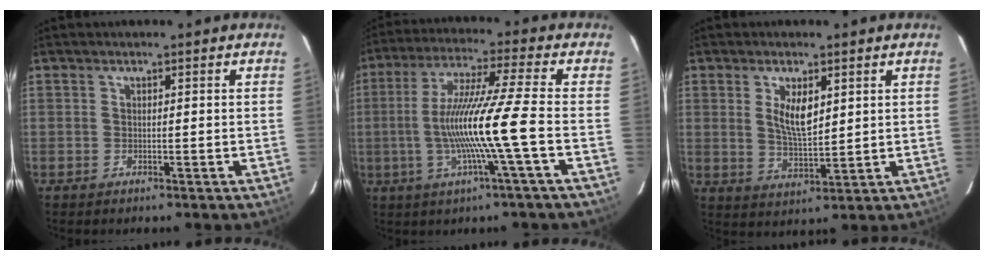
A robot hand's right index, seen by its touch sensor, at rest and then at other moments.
{"total": 13.4, "force": [-3.2, -2.2, 12.8], "torque": [-0.235, -0.008, -0.054]}
{"total": 6.3, "force": [2.1, 2.6, 5.3], "torque": [-0.094, -0.005, 0.045]}